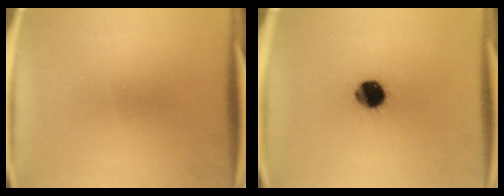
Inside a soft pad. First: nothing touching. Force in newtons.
{"total": 9.8}